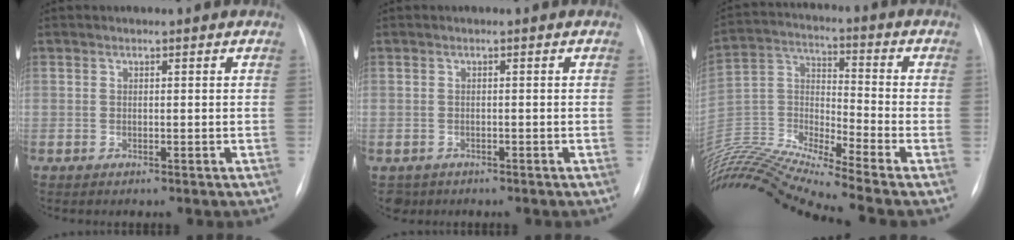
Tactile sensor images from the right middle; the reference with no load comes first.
{"total": 2.3, "force": [-1.6, 1.7, 0.1], "torque": [0.000, 0.002, -0.024]}
{"total": 20.6, "force": [-18.8, -2.0, 8.2], "torque": [-0.181, 0.006, -0.343]}